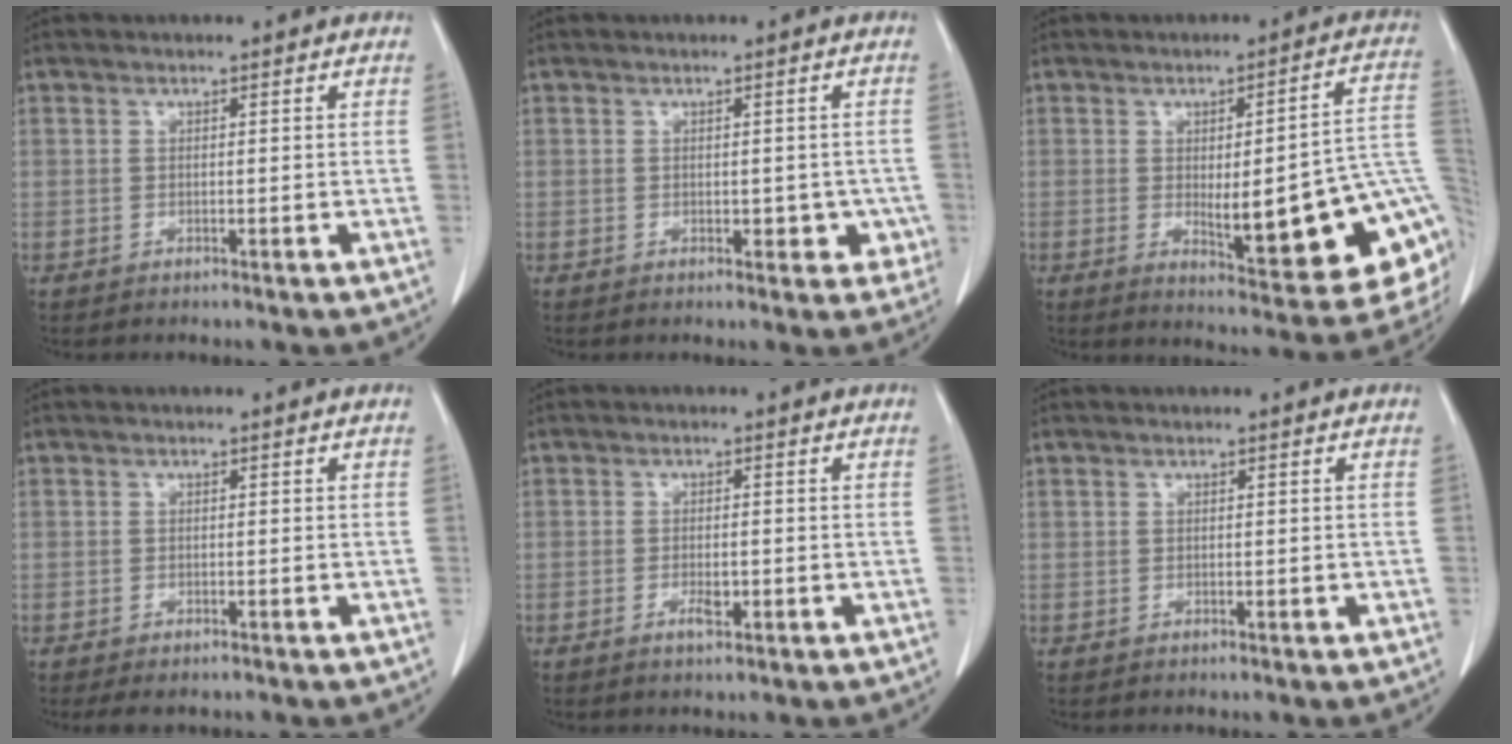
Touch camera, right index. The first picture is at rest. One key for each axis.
{"total": 3.5, "fx": -0.6, "fy": 2.3, "fz": 2.6, "tx": -0.010, "ty": 0.009, "tz": 0.000}
{"total": 20.1, "fx": -3.0, "fy": 3.6, "fz": 19.5, "tx": -0.178, "ty": 0.009, "tz": -0.023}
{"total": 2.0, "fx": -1.6, "fy": 0.8, "fz": 1.1, "tx": -0.014, "ty": -0.004, "tz": -0.018}
{"total": 2.2, "fx": -0.8, "fy": 0.8, "fz": 1.9, "tx": -0.034, "ty": 0.000, "tz": -0.011}
{"total": 0.0}